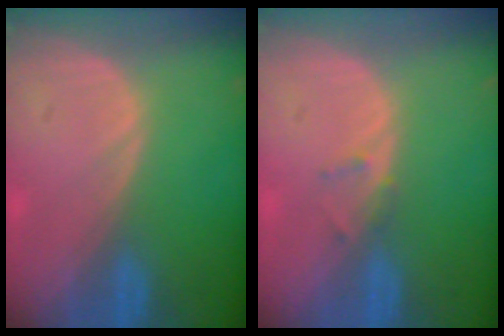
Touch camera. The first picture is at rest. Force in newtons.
{"total": 1.3, "press": 1.1, "slide": 0.8}